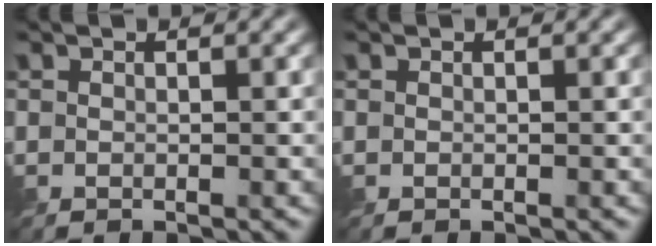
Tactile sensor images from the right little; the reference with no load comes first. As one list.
[{"total": 0.0}]